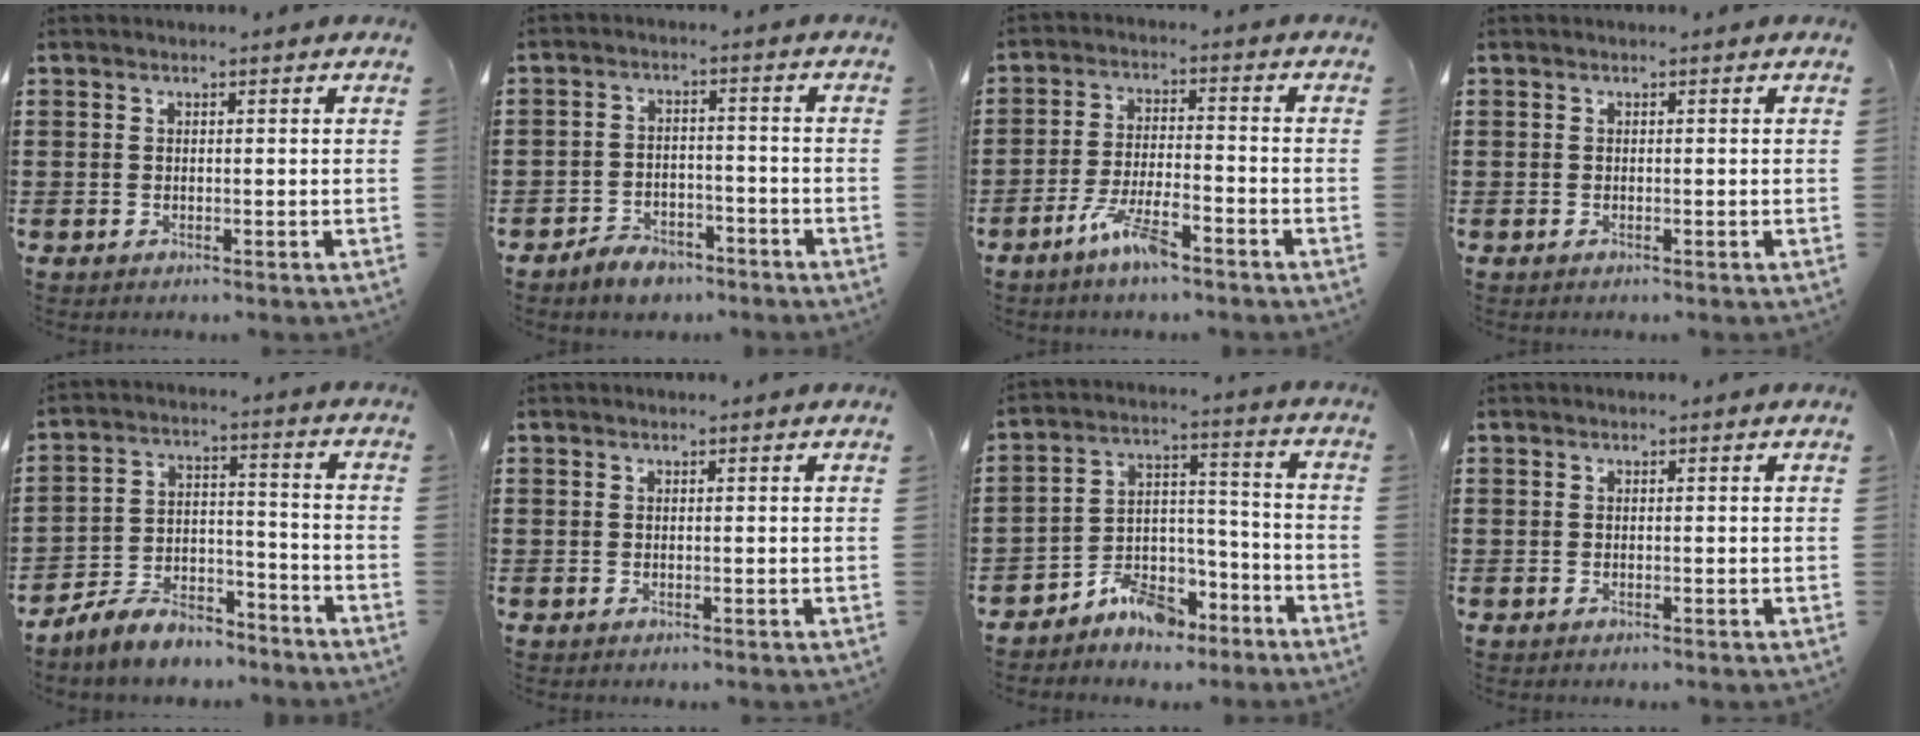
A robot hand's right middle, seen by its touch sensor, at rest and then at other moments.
{"total": 3.9, "force": [-3.6, 1.4, 0.7], "torque": [-0.013, 0.012, -0.072]}
{"total": 6.9, "force": [-4.7, 1.3, 4.8], "torque": [-0.111, -0.007, -0.089]}
{"total": 0.0}
{"total": 7.1, "force": [-6.5, 2.2, 1.9], "torque": [-0.037, 0.018, -0.127]}
{"total": 0.0}
{"total": 6.5, "force": [-5.7, 2.7, 1.5], "torque": [-0.039, 0.008, -0.115]}
{"total": 0.0}